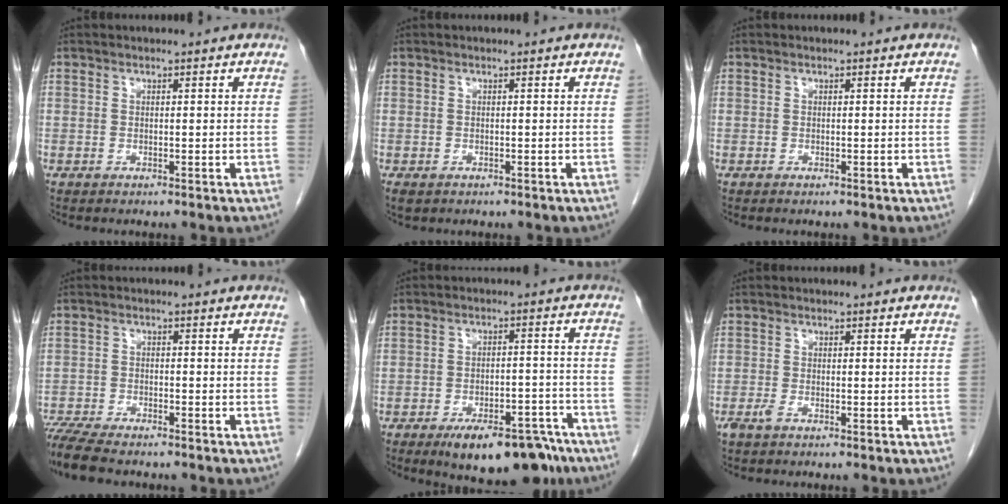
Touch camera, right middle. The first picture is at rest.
{"total": 1.7, "force": [-1.0, 1.2, 0.7], "torque": [-0.011, -0.001, -0.010]}
{"total": 0.0}
{"total": 9.3, "force": [-8.1, 1.8, 4.3], "torque": [-0.072, -0.016, -0.135]}
{"total": 13.1, "force": [-9.7, 4.8, 7.3], "torque": [-0.070, 0.017, -0.138]}
{"total": 1.1, "force": [-0.8, 0.2, 0.8], "torque": [-0.019, -0.002, -0.015]}